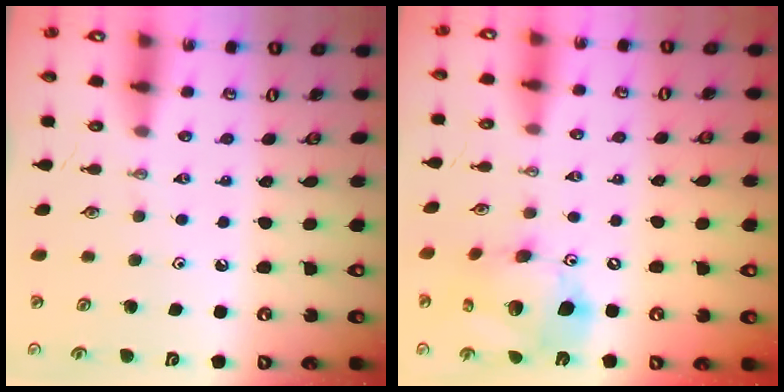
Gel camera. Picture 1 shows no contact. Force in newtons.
{"total": 15.7, "press": 15.6, "slide": 2.3}